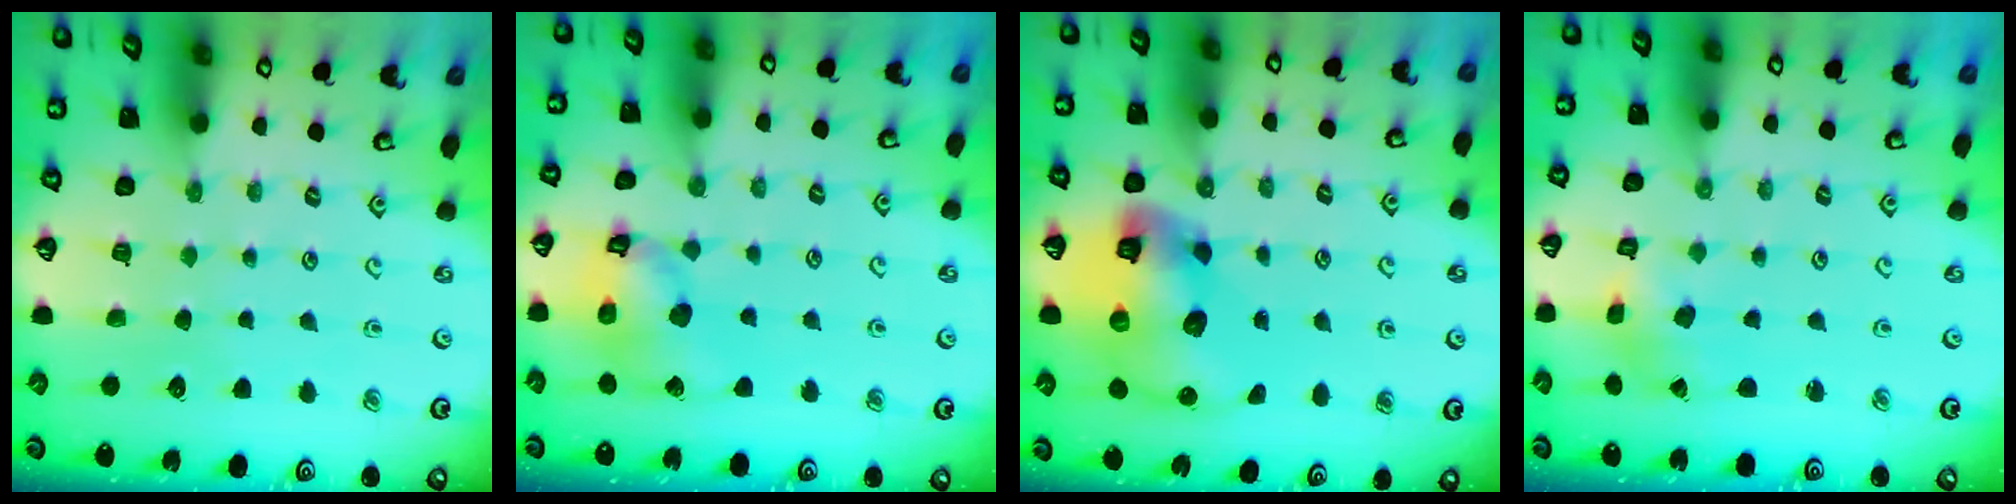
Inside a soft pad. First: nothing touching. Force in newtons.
{"total": 14.4, "press": 14.3, "slide": 2.2}
{"total": 14.8, "press": 14.7, "slide": 1.9}
{"total": 3.1, "press": 3.0, "slide": 0.8}